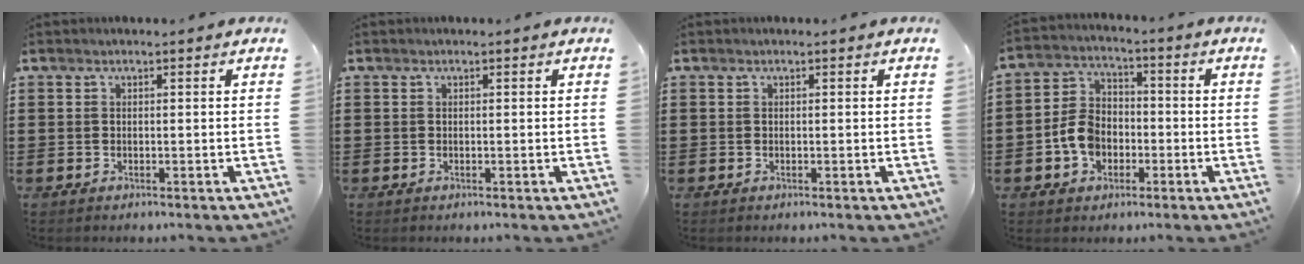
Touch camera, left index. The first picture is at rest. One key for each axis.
{"total": 0.0}
{"total": 0.0}
{"total": 6.7, "fx": -2.4, "fy": 5.1, "fz": 3.6, "tx": -0.088, "ty": 0.013, "tz": -0.048}